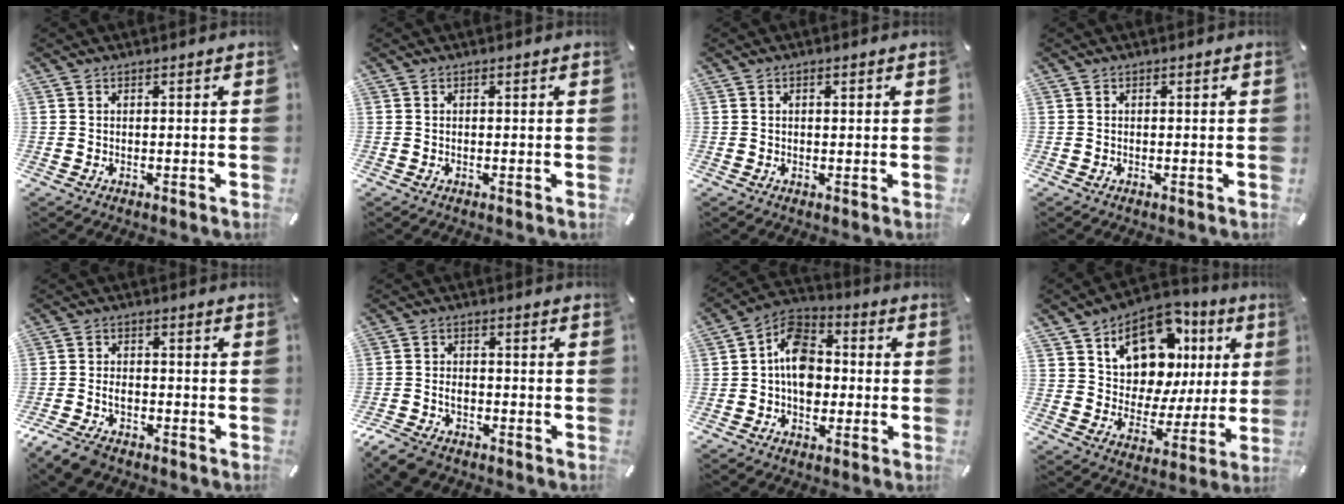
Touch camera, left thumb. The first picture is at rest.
{"total": 0.0}
{"total": 0.8, "force": [0.2, 0.5, 0.6], "torque": [-0.013, 0.004, 0.002]}
{"total": 0.0}
{"total": 5.5, "force": [-3.3, 3.2, 3.0], "torque": [-0.067, 0.015, -0.064]}
{"total": 5.0, "force": [-3.2, 3.2, 2.2], "torque": [-0.054, 0.011, -0.064]}
{"total": 10.8, "force": [-1.1, 8.1, 6.9], "torque": [-0.131, 0.015, -0.022]}
{"total": 15.0, "force": [8.5, 9.9, 7.3], "torque": [-0.117, -0.056, 0.152]}